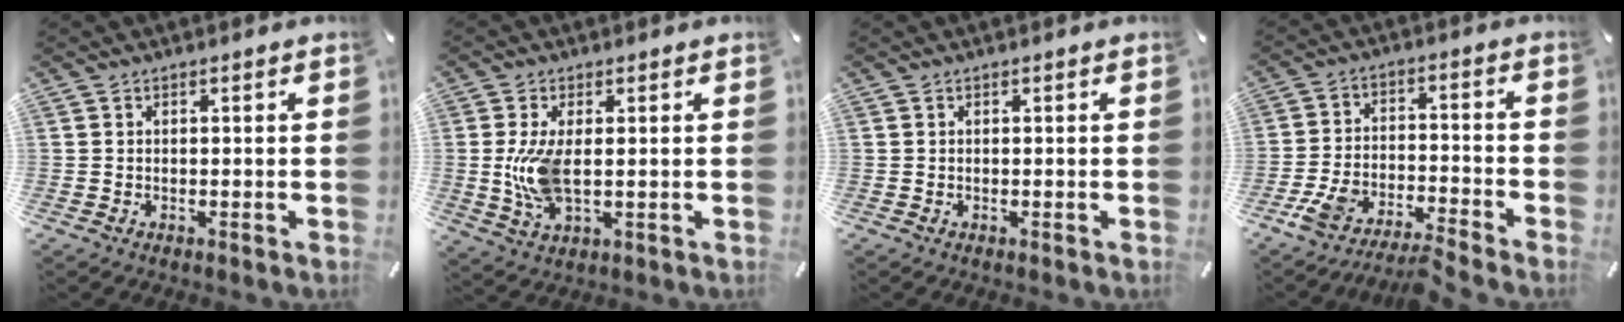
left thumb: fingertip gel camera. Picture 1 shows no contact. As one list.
[{"total": 8.7, "force": [0.6, 4.3, 7.6], "torque": [-0.172, -0.010, 0.004]}, {"total": 0.0}, {"total": 9.5, "force": [-7.7, 2.9, 4.7], "torque": [-0.101, 0.019, -0.152]}]